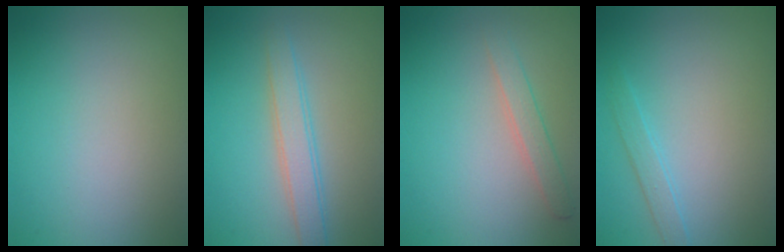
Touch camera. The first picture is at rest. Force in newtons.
{"total": 2.8, "press": 2.7, "slide": 0.1}
{"total": 1.7, "press": 1.7, "slide": 0.1}
{"total": 1.3, "press": 1.3, "slide": 0.1}